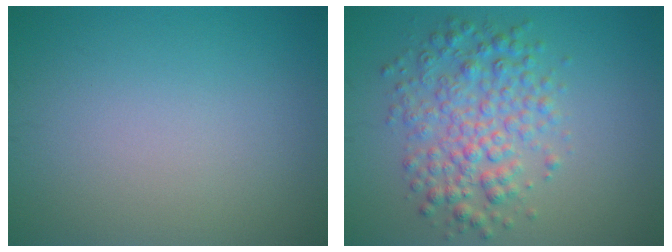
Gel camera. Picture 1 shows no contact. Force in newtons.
{"total": 4.9, "press": 4.9, "slide": 0.0}